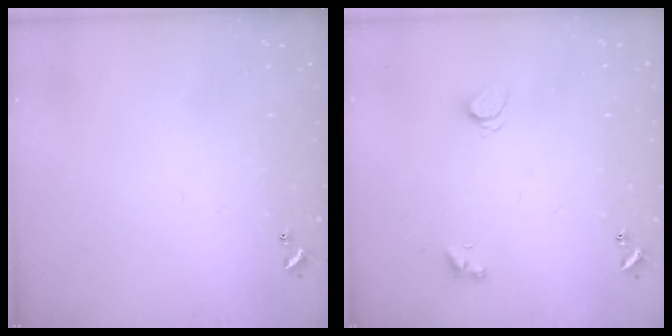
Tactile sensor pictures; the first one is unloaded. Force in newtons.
{"total": 1.6, "press": 1.6, "slide": 0.3}